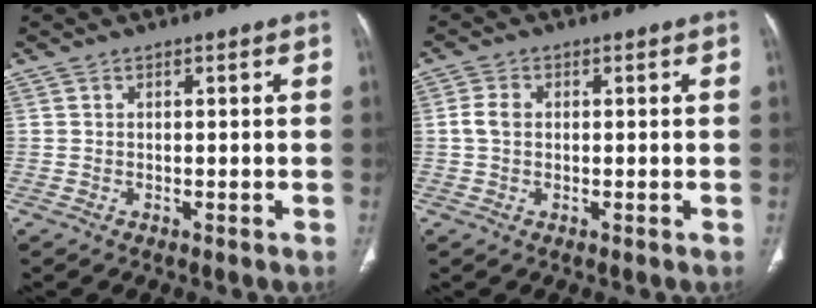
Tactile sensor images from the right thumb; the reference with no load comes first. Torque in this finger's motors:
{"motor_torque": [0.27, 0.06, 0.63, -0.52, 0.11]}